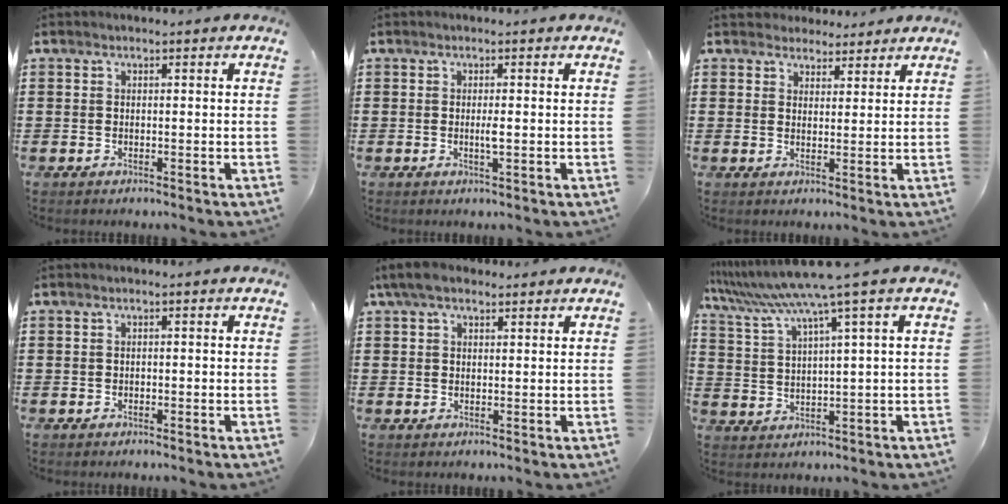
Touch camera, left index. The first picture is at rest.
{"total": 1.6, "force": [-0.1, 0.0, 1.6], "torque": [-0.029, -0.002, -0.004]}
{"total": 3.1, "force": [2.7, 1.5, -0.1], "torque": [-0.008, 0.005, 0.052]}
{"total": 0.5, "force": [-0.4, 0.2, 0.3], "torque": [-0.007, -0.002, -0.008]}
{"total": 3.8, "force": [2.5, 1.7, 2.3], "torque": [-0.053, 0.007, 0.047]}
{"total": 6.8, "force": [4.5, -0.8, 5.0], "torque": [-0.125, -0.035, 0.070]}